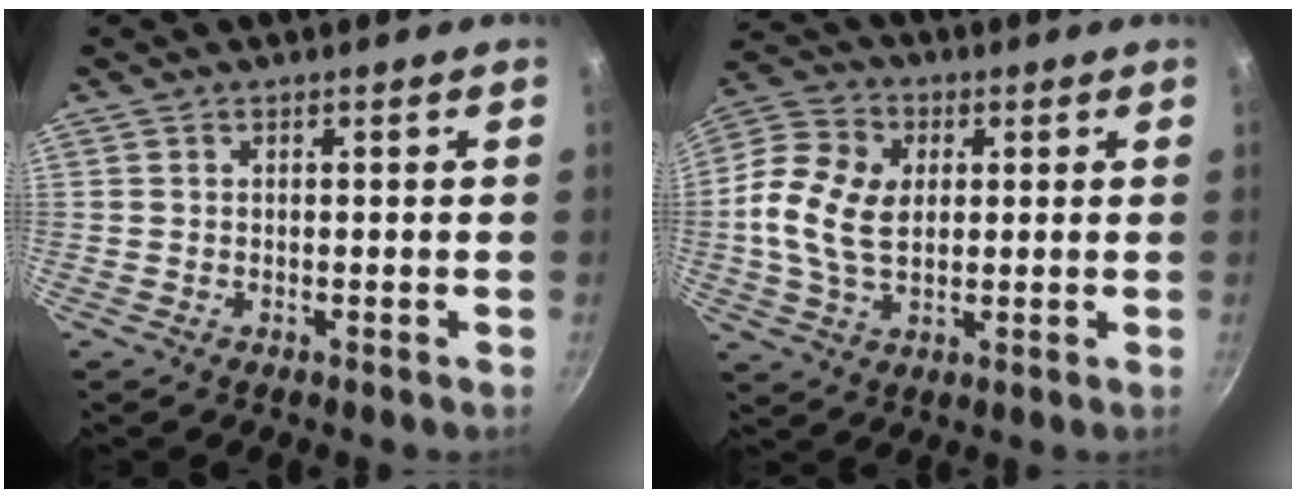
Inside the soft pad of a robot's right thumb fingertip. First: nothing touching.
{"total": 12.9, "force": [1.1, 8.8, 9.3], "torque": [-0.180, 0.011, 0.015]}